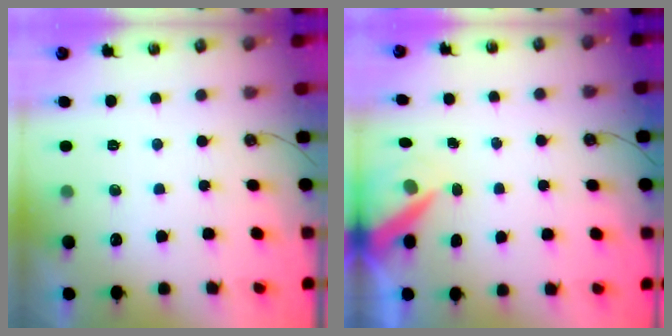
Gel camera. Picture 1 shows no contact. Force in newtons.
{"total": 7.0, "press": 7.0, "slide": 0.6}